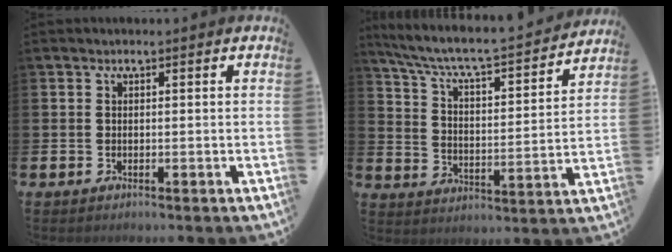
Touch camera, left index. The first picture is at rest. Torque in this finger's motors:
{"motor_torque": [1.07, -1.07, 0.12, 0.17]}